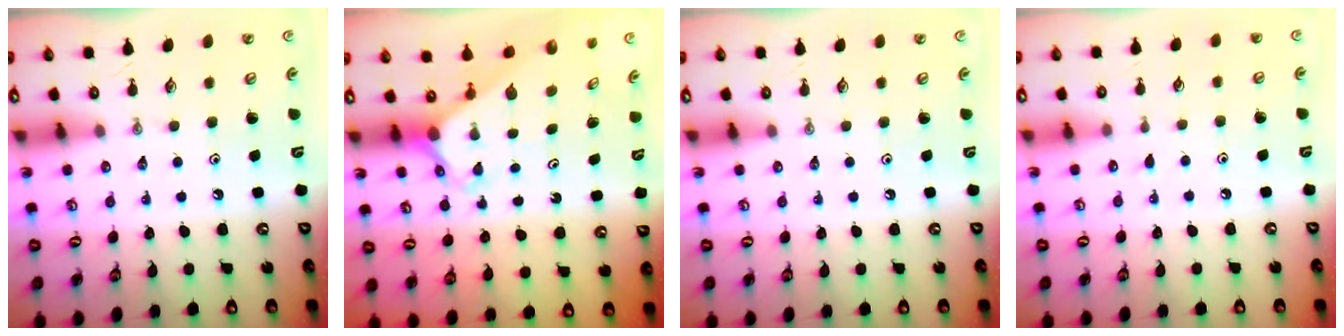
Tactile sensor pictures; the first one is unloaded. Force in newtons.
{"total": 2.3, "press": 2.3, "slide": 0.2}
{"total": 0.0}
{"total": 3.6, "press": 3.6, "slide": 0.4}